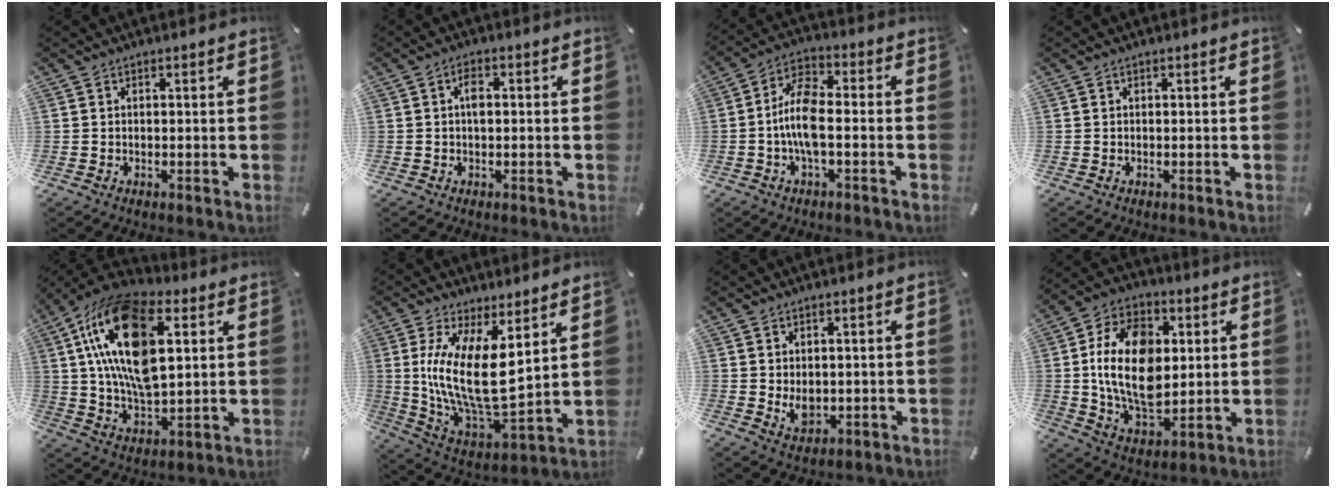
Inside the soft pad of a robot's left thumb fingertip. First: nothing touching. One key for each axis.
{"total": 2.5, "fx": 0.2, "fy": 1.2, "fz": 2.2, "tx": -0.044, "ty": 0.006, "tz": 0.002}
{"total": 9.6, "fx": -1.7, "fy": 4.1, "fz": 8.5, "tx": -0.175, "ty": 0.004, "tz": -0.030}
{"total": 0.0}
{"total": 21.9, "fx": 7.6, "fy": 12.1, "fz": 16.6, "tx": -0.346, "ty": -0.015, "tz": 0.125}
{"total": 17.0, "fx": 4.7, "fy": 6.8, "fz": 14.9, "tx": -0.316, "ty": -0.048, "tz": 0.087}
{"total": 4.4, "fx": 0.7, "fy": 3.2, "fz": 2.9, "tx": -0.052, "ty": -0.008, "tz": 0.010}
{"total": 18.9, "fx": 2.2, "fy": 12.7, "fz": 13.8, "tx": -0.276, "ty": 0.003, "tz": 0.037}